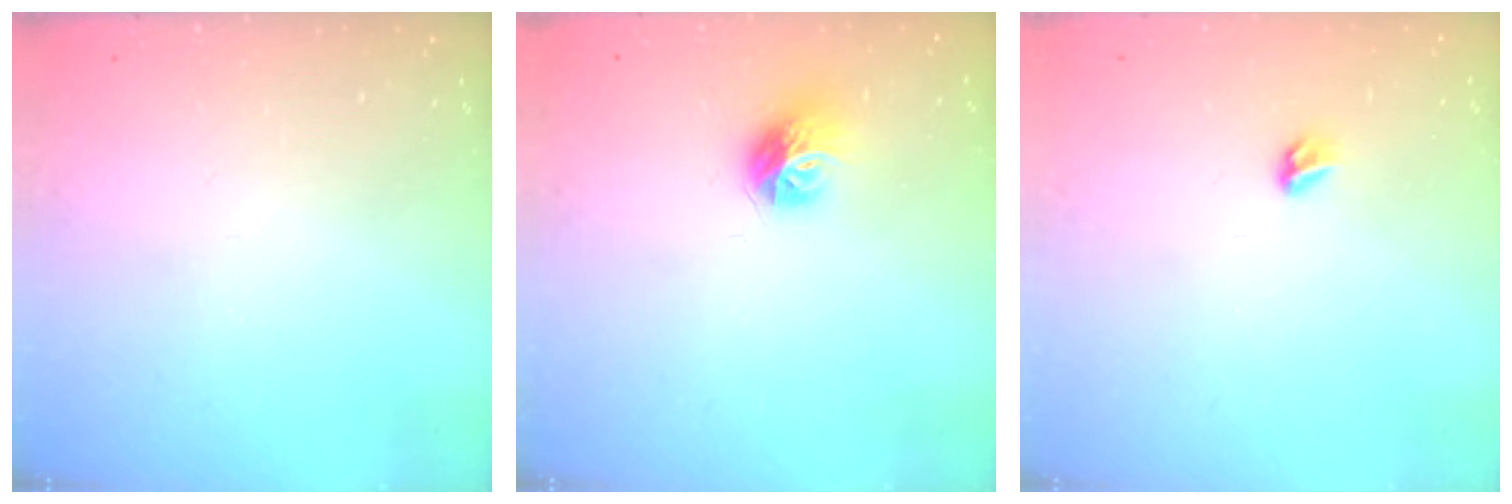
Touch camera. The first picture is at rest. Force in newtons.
{"total": 8.8, "press": 8.8, "slide": 0.4}
{"total": 3.4, "press": 3.3, "slide": 0.8}